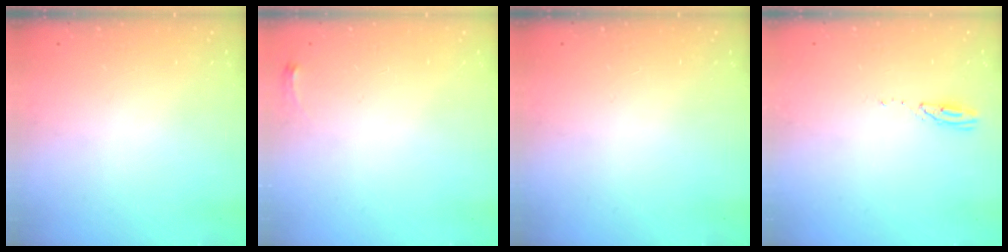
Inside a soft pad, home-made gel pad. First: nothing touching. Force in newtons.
{"total": 2.8, "press": 2.8, "slide": 0.4}
{"total": 0.0}
{"total": 3.0, "press": 2.9, "slide": 0.3}